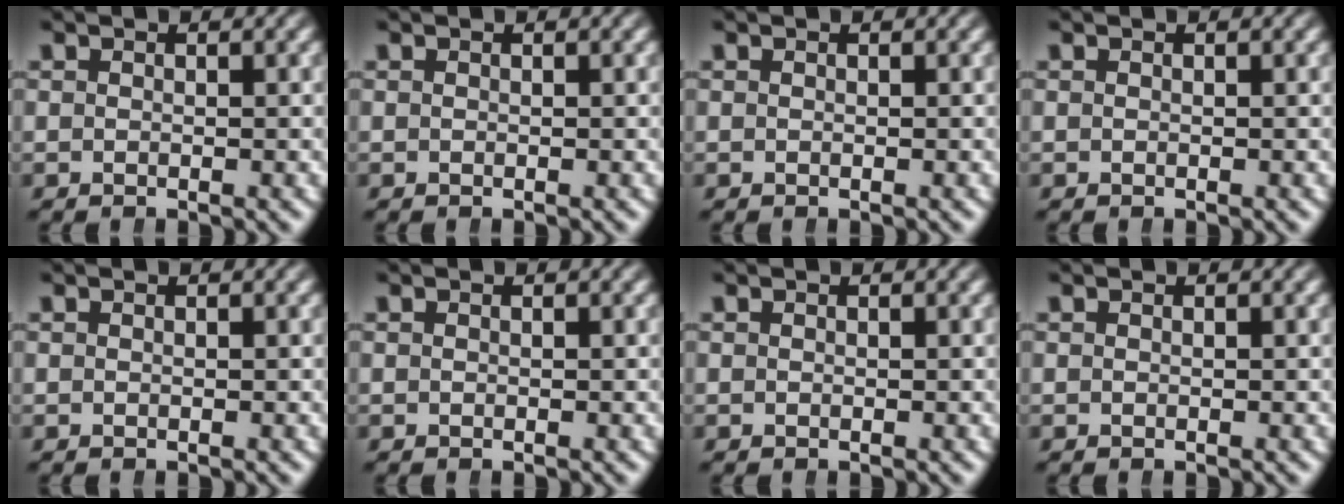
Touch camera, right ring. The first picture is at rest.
{"total": 0.0}
{"total": 0.0}
{"total": 0.0}
{"total": 0.0}
{"total": 0.0}
{"total": 0.0}
{"total": 0.0}